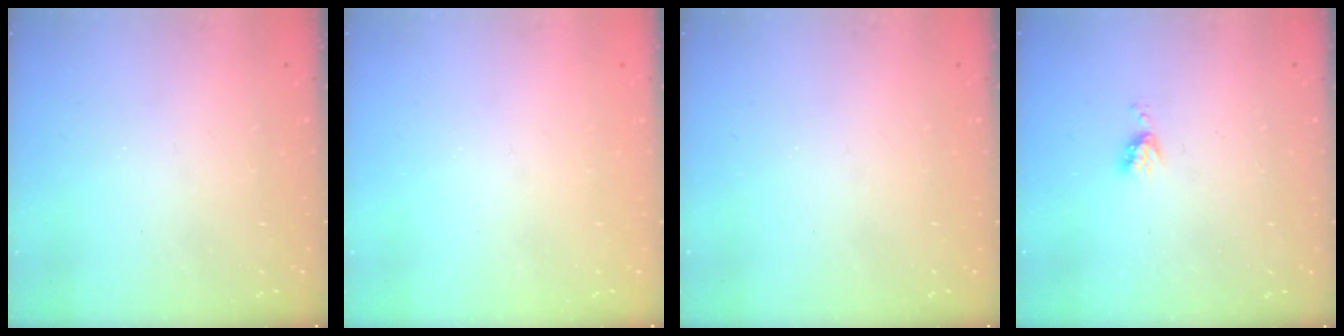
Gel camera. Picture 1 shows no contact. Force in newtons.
{"total": 0.0}
{"total": 0.0}
{"total": 4.0, "press": 4.0, "slide": 0.5}